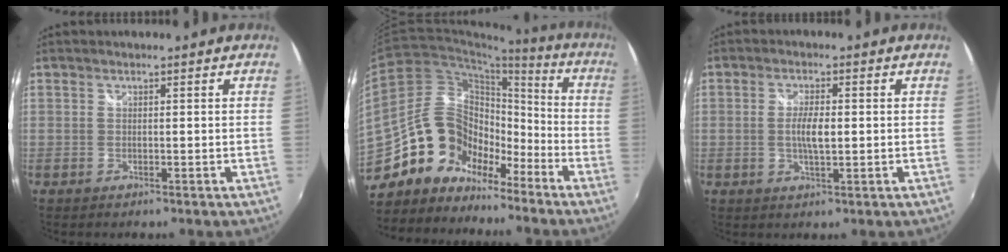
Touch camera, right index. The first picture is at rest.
{"total": 16.8, "force": [-11.9, 10.3, 5.9], "torque": [-0.116, 0.027, -0.211]}
{"total": 4.1, "force": [-0.1, 1.2, 3.9], "torque": [-0.073, -0.002, -0.003]}